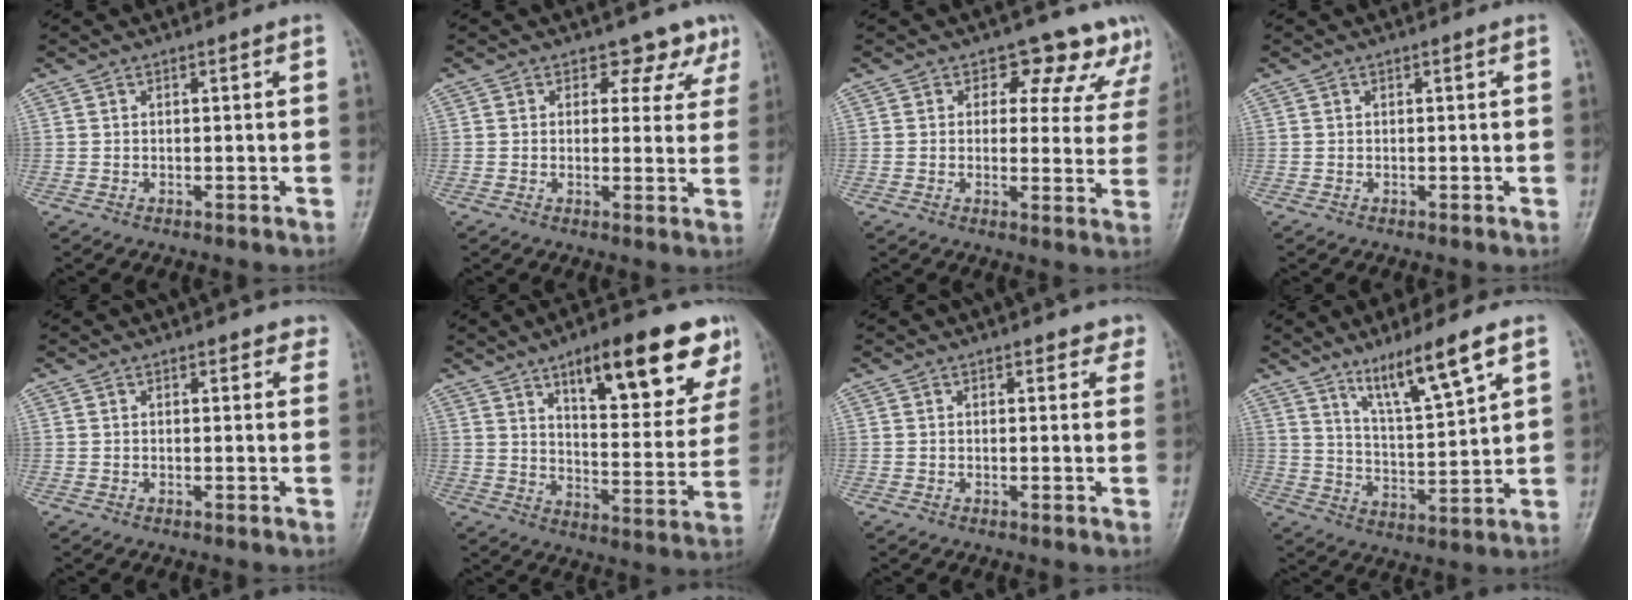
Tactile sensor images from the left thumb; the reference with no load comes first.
{"total": 5.3, "force": [3.9, 3.4, 1.1], "torque": [0.021, -0.022, 0.029]}
{"total": 9.4, "force": [7.3, 5.5, 1.9], "torque": [0.033, -0.033, 0.061]}
{"total": 0.0}
{"total": 2.1, "force": [1.6, 1.1, 0.7], "torque": [0.017, -0.004, 0.007]}
{"total": 20.4, "force": [12.0, 6.5, 15.1], "torque": [-0.163, -0.047, 0.176]}
{"total": 2.5, "force": [2.0, 1.4, 0.6], "torque": [0.022, -0.008, 0.011]}
{"total": 11.1, "force": [7.2, 1.3, 8.4], "torque": [-0.144, -0.047, 0.135]}